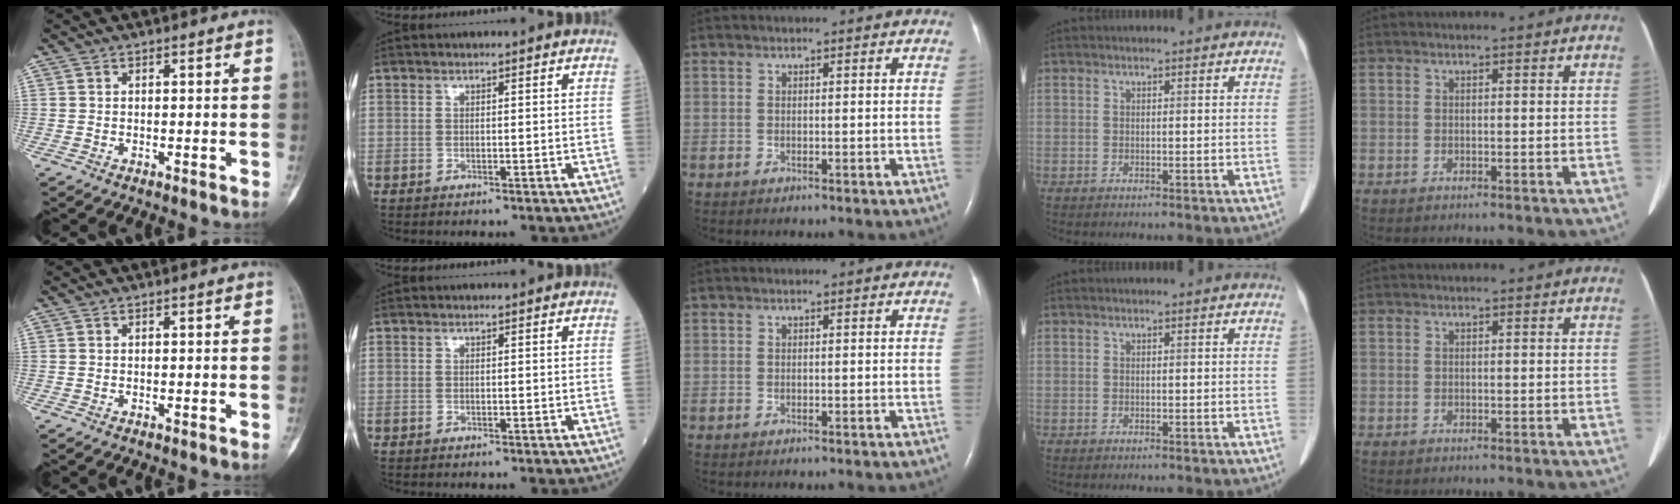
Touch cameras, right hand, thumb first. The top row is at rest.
{}